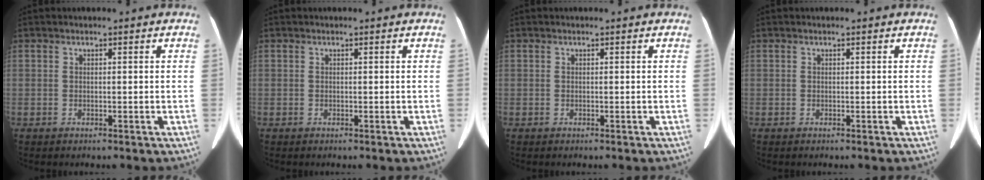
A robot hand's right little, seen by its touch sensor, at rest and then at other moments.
{"total": 0.0}
{"total": 0.0}
{"total": 0.0}